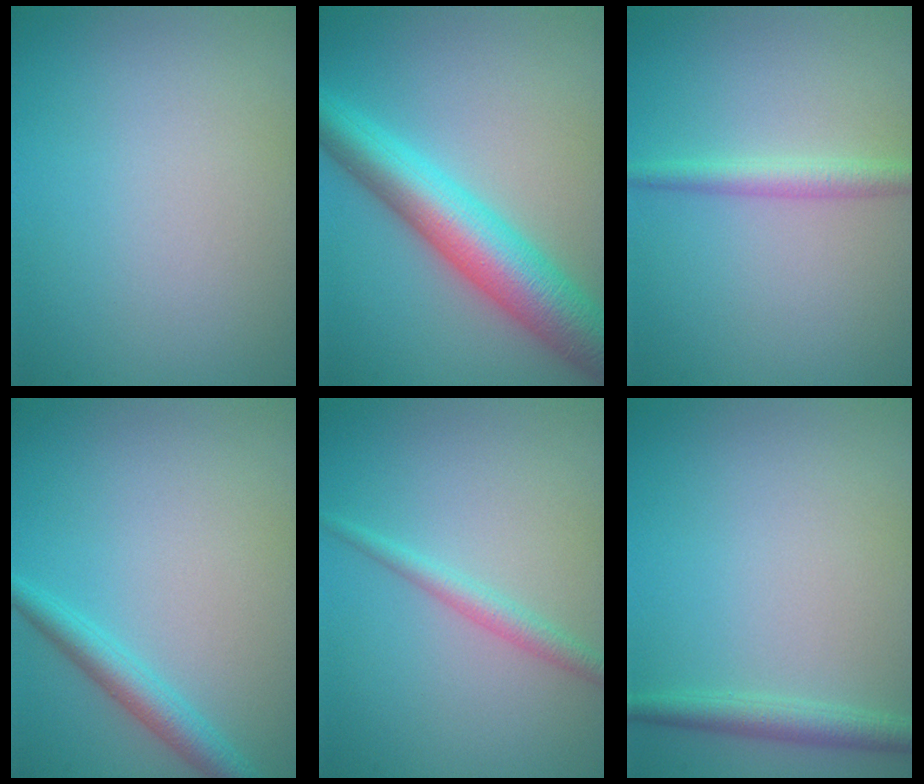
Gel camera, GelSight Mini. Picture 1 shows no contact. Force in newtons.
{"total": 8.5, "press": 8.5, "slide": 0.0}
{"total": 2.1, "press": 2.1, "slide": 0.0}
{"total": 2.8, "press": 2.8, "slide": 0.1}
{"total": 1.9, "press": 1.9, "slide": 0.1}
{"total": 2.2, "press": 2.2, "slide": 0.1}